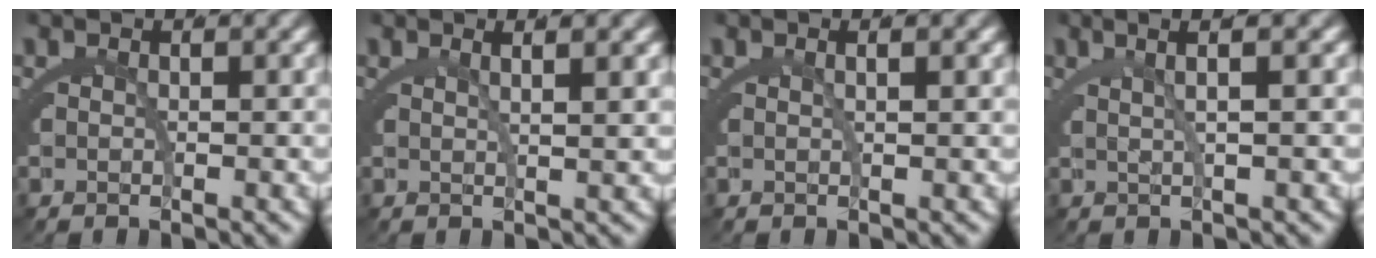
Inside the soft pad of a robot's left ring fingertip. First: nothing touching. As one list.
[{"total": 2.1, "force": [1.2, -0.9, 1.4], "torque": [-0.016, 0.003, 0.022]}, {"total": 1.0, "force": [0.4, -0.6, 0.7], "torque": [-0.012, 0.003, 0.009]}, {"total": 3.7, "force": [2.3, -0.1, 2.9], "torque": [-0.019, 0.021, 0.032]}]